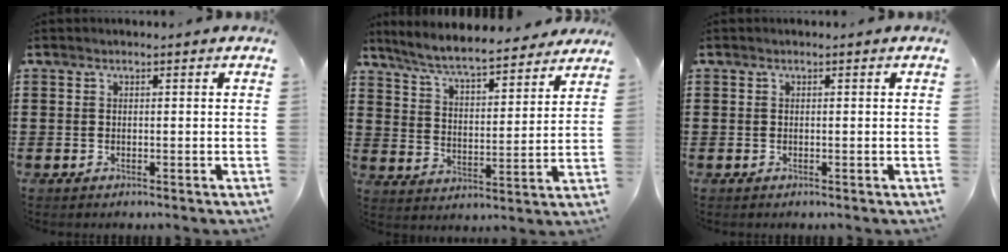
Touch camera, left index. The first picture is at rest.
{"total": 6.7, "force": [6.2, 0.3, 2.7], "torque": [-0.078, -0.037, 0.104]}
{"total": 0.0}